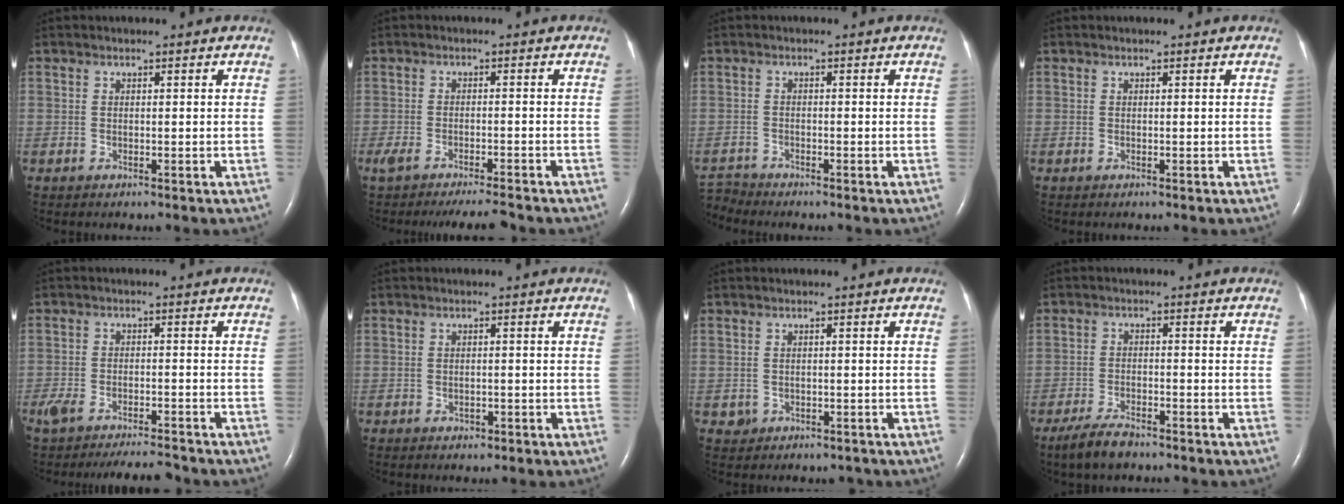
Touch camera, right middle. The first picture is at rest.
{"total": 8.2, "force": [-7.3, 0.8, 3.7], "torque": [-0.059, -0.010, -0.110]}
{"total": 2.9, "force": [-2.8, -0.4, -0.6], "torque": [0.008, -0.015, -0.052]}
{"total": 0.0}
{"total": 10.5, "force": [-9.4, 2.0, 4.3], "torque": [-0.079, -0.002, -0.138]}
{"total": 1.3, "force": [-0.7, 0.8, 0.6], "torque": [-0.011, 0.001, -0.004]}
{"total": 2.0, "force": [-0.8, 1.8, 0.3], "torque": [-0.008, 0.008, -0.004]}
{"total": 4.8, "force": [-3.8, 1.3, 2.6], "torque": [-0.062, -0.007, -0.069]}